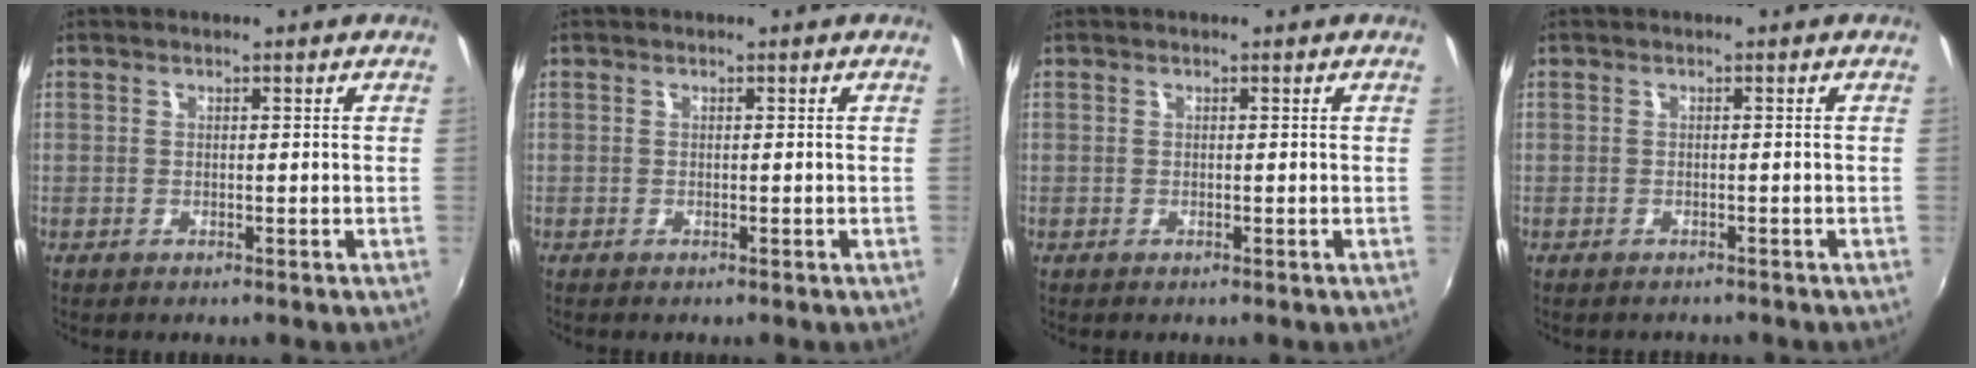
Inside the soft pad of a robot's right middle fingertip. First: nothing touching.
{"total": 0.0}
{"total": 0.0}
{"total": 1.3, "force": [-1.2, 0.3, 0.2], "torque": [-0.009, -0.004, -0.015]}